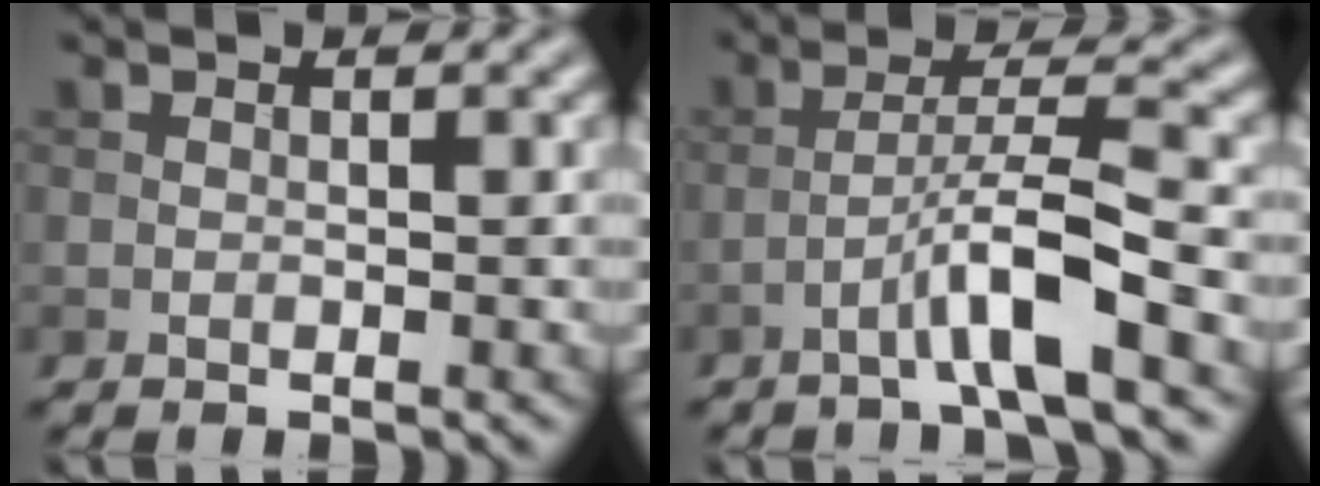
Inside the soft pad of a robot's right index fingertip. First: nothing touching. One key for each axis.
{"total": 5.3, "fx": -2.8, "fy": 0.3, "fz": 4.5, "tx": -0.077, "ty": 0.022, "tz": -0.057}